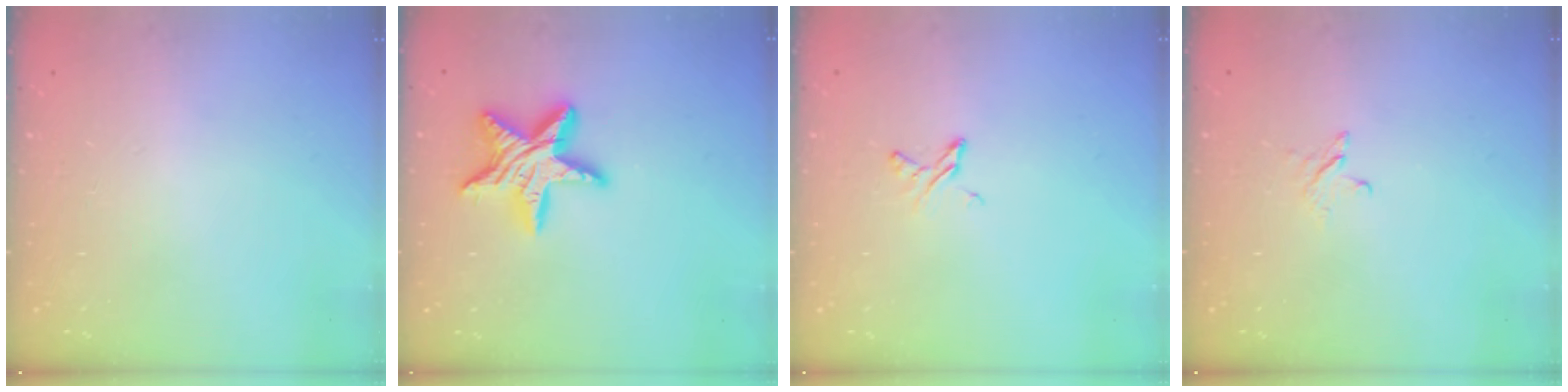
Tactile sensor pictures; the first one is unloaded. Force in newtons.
{"total": 14.0, "press": 13.9, "slide": 0.7}
{"total": 3.7, "press": 3.6, "slide": 0.4}
{"total": 2.5, "press": 2.5, "slide": 0.3}